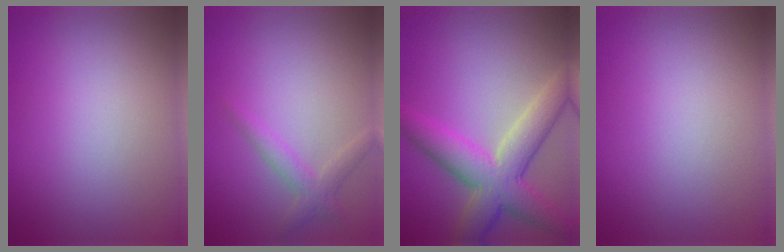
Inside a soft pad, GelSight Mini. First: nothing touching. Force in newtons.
{"total": 1.9, "press": 1.9, "slide": 0.1}
{"total": 7.3, "press": 7.3, "slide": 0.4}
{"total": 0.0}